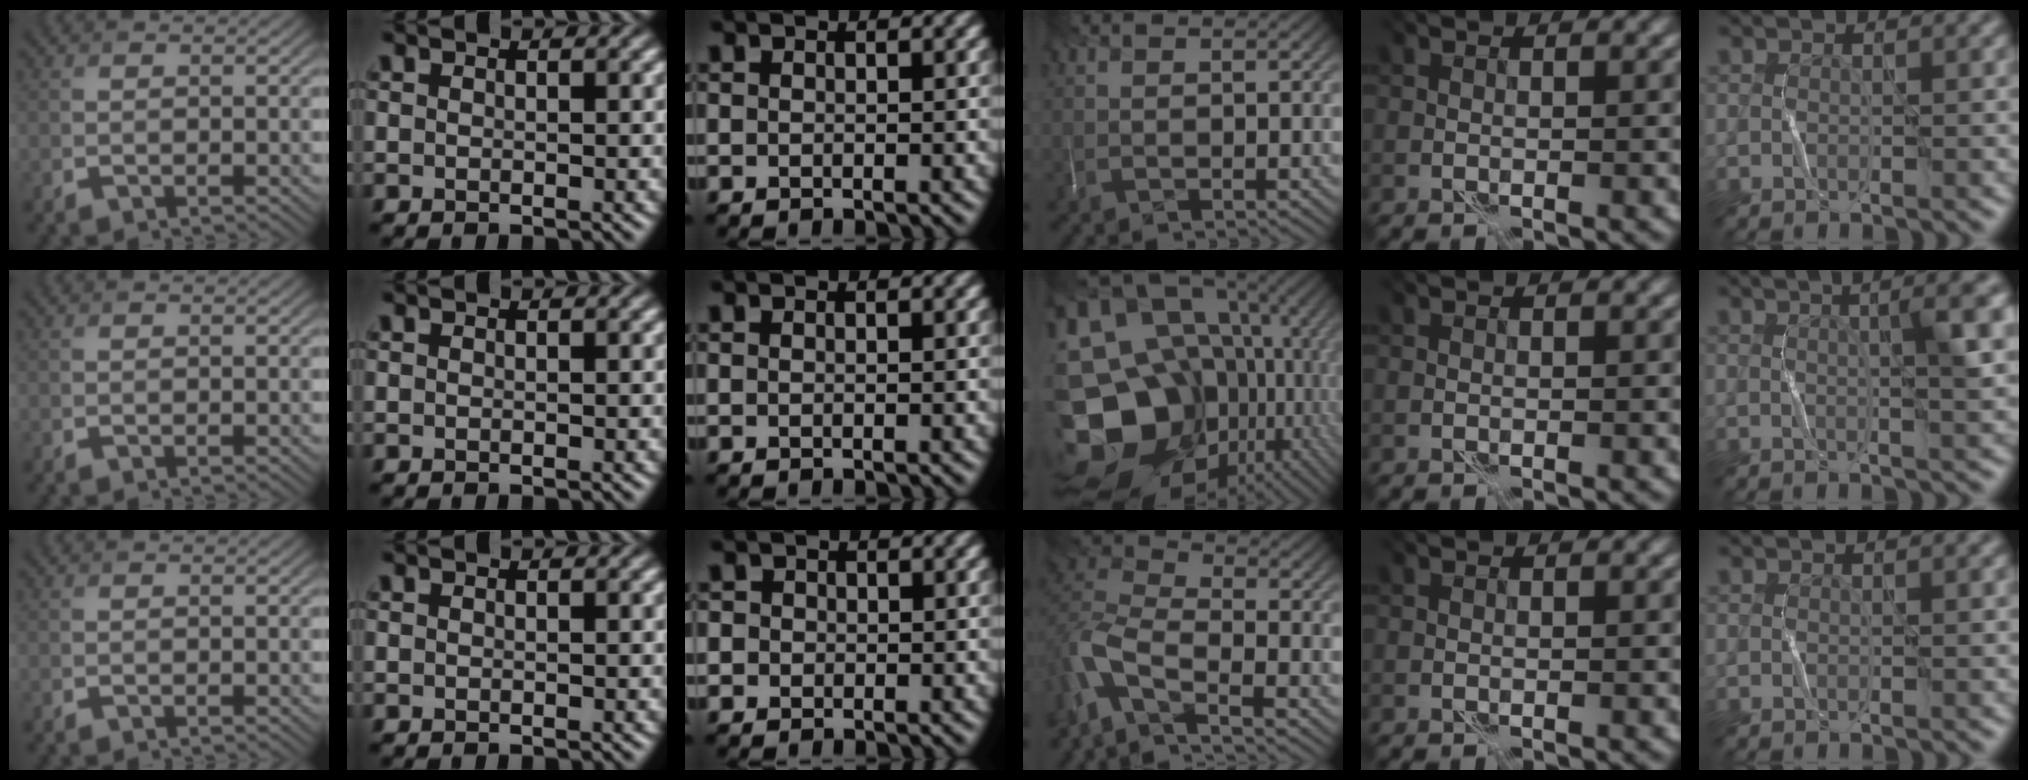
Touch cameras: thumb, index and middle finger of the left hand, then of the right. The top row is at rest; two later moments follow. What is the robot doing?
{"motion": "fold", "object": "bubble wrap"}